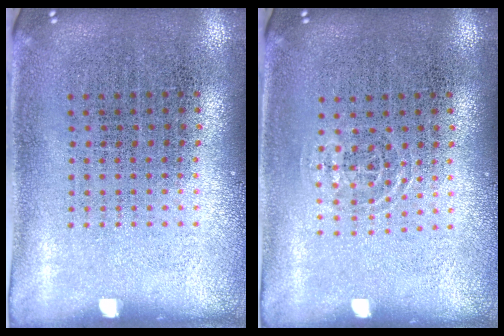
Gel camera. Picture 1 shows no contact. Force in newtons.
{"total": 0.8, "press": 0.5, "slide": 0.6}